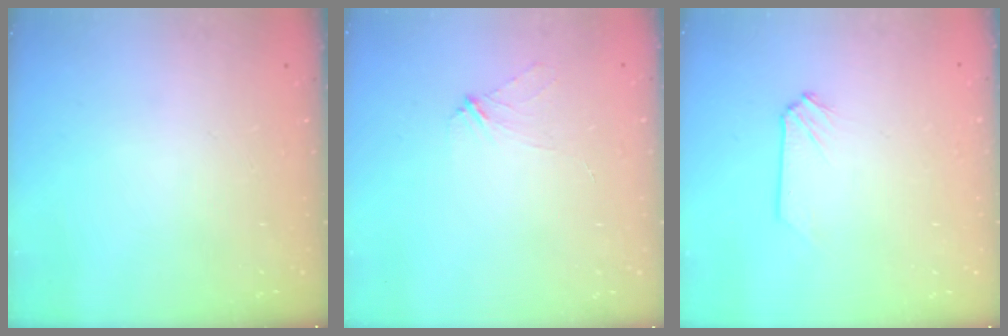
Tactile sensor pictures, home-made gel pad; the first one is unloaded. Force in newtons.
{"total": 2.4, "press": 2.4, "slide": 0.5}
{"total": 0.0}